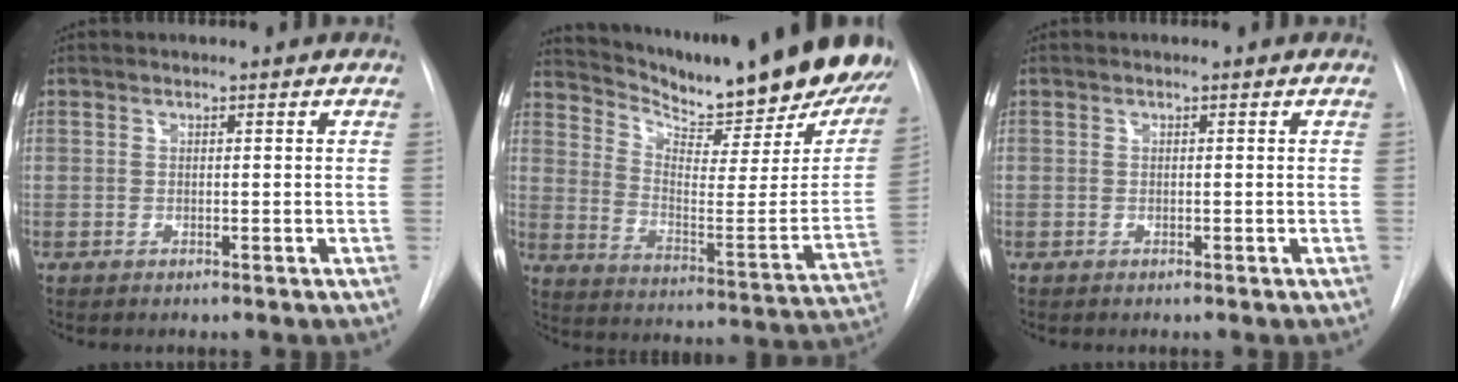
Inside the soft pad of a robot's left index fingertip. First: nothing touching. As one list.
[{"total": 29.0, "force": [25.0, 4.8, 13.9], "torque": [-0.231, -0.098, 0.329]}, {"total": 0.0}]